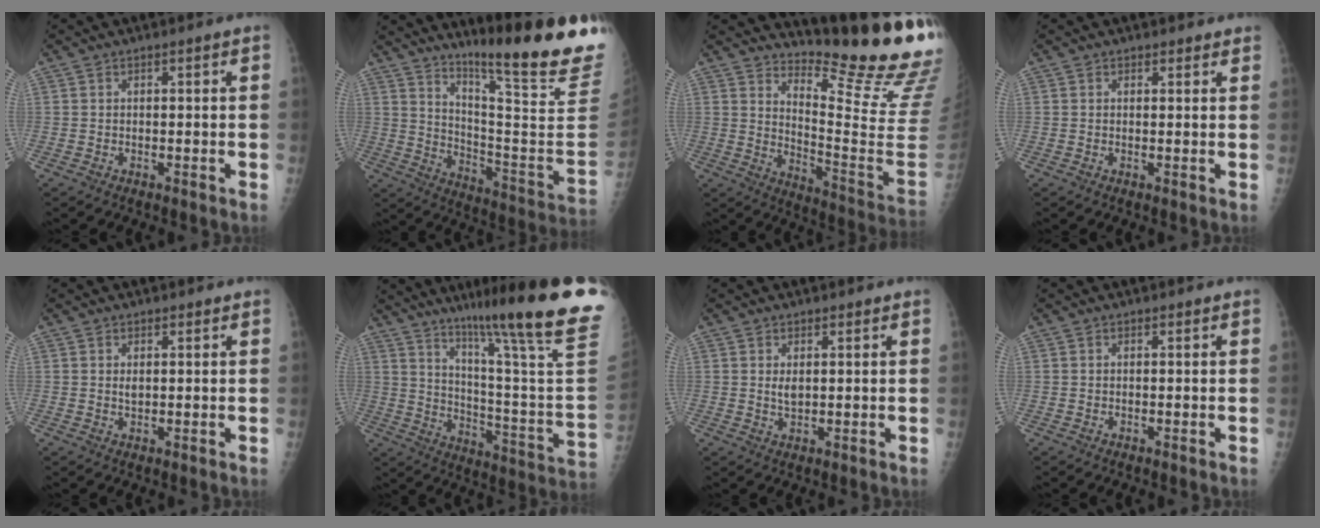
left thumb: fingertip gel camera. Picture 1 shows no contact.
{"total": 24.5, "force": [17.9, 1.4, 16.6], "torque": [-0.224, -0.139, 0.261]}
{"total": 20.1, "force": [17.1, 1.4, 10.5], "torque": [-0.135, -0.191, 0.230]}
{"total": 1.1, "force": [0.9, 0.7, 0.1], "torque": [0.012, -0.005, 0.007]}
{"total": 1.4, "force": [0.7, 0.9, 0.9], "torque": [-0.009, -0.004, 0.011]}
{"total": 29.0, "force": [19.6, 0.9, 21.4], "torque": [-0.284, -0.116, 0.287]}
{"total": 2.2, "force": [0.9, 1.4, 1.5], "torque": [-0.021, -0.008, 0.018]}
{"total": 0.0}